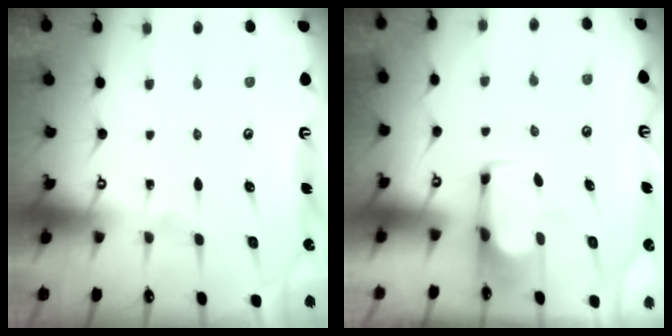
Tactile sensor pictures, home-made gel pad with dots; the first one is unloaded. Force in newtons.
{"total": 2.5, "press": 2.3, "slide": 0.9}